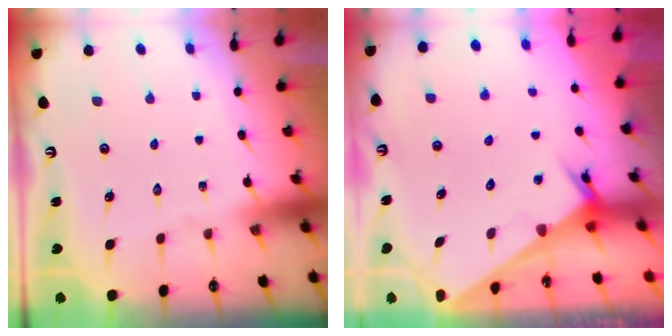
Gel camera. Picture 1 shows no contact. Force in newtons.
{"total": 2.4, "press": 2.4, "slide": 0.1}